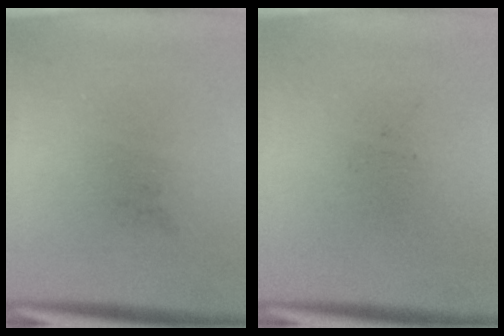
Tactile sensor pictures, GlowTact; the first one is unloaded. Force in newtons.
{"total": 0.0}